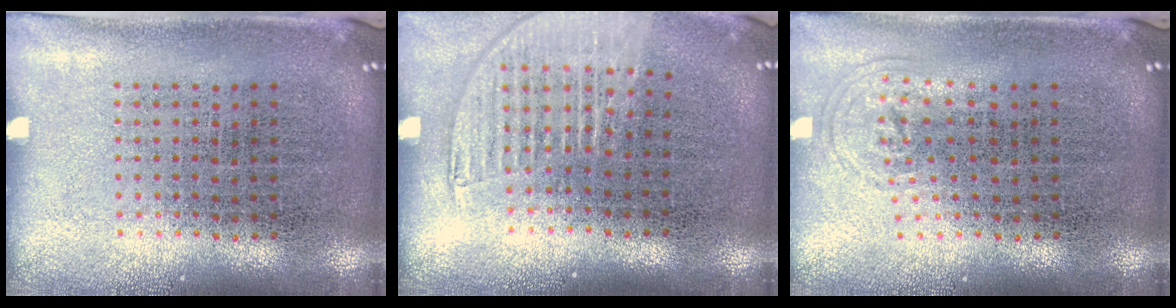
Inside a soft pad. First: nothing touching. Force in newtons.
{"total": 1.5, "press": 1.3, "slide": 0.7}
{"total": 0.7, "press": 0.6, "slide": 0.5}